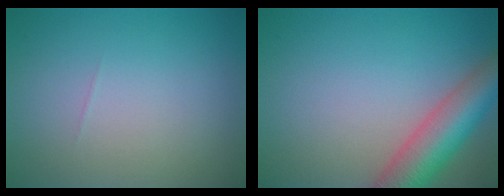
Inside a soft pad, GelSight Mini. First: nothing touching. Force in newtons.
{"total": 7.2, "press": 7.2, "slide": 0.4}